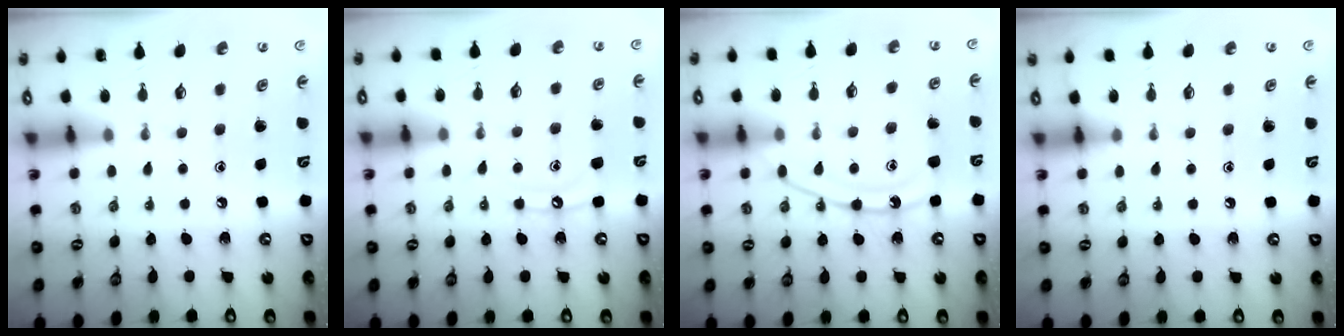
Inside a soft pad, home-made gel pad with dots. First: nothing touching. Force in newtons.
{"total": 7.3, "press": 7.3, "slide": 0.6}
{"total": 13.1, "press": 13.1, "slide": 1.0}
{"total": 3.3, "press": 3.3, "slide": 0.4}